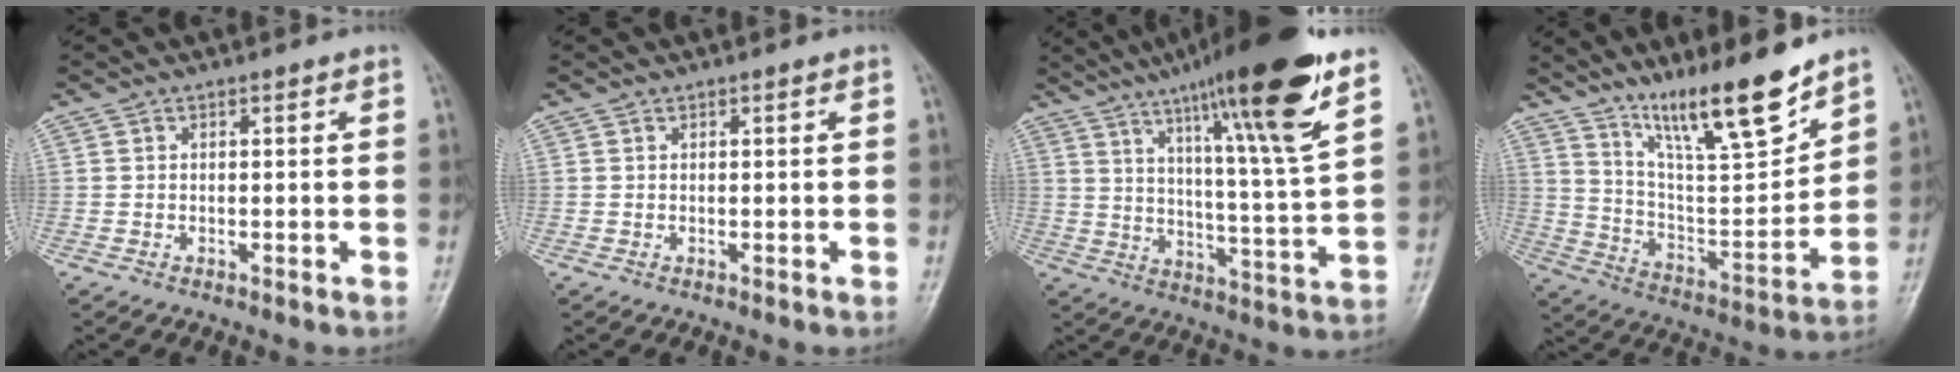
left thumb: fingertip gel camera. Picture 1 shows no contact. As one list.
[{"total": 0.0}, {"total": 21.1, "force": [12.8, 1.6, 16.7], "torque": [-0.239, -0.052, 0.198]}, {"total": 17.1, "force": [12.6, 2.9, 11.2], "torque": [-0.161, -0.080, 0.226]}]